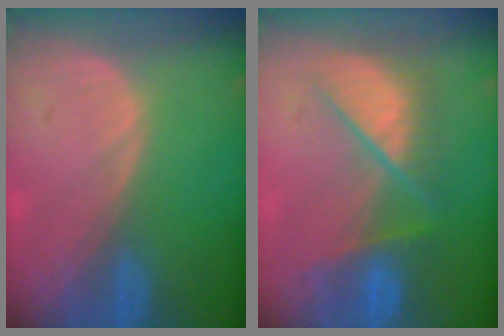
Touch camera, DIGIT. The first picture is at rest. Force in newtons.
{"total": 7.8, "press": 7.8, "slide": 0.3}